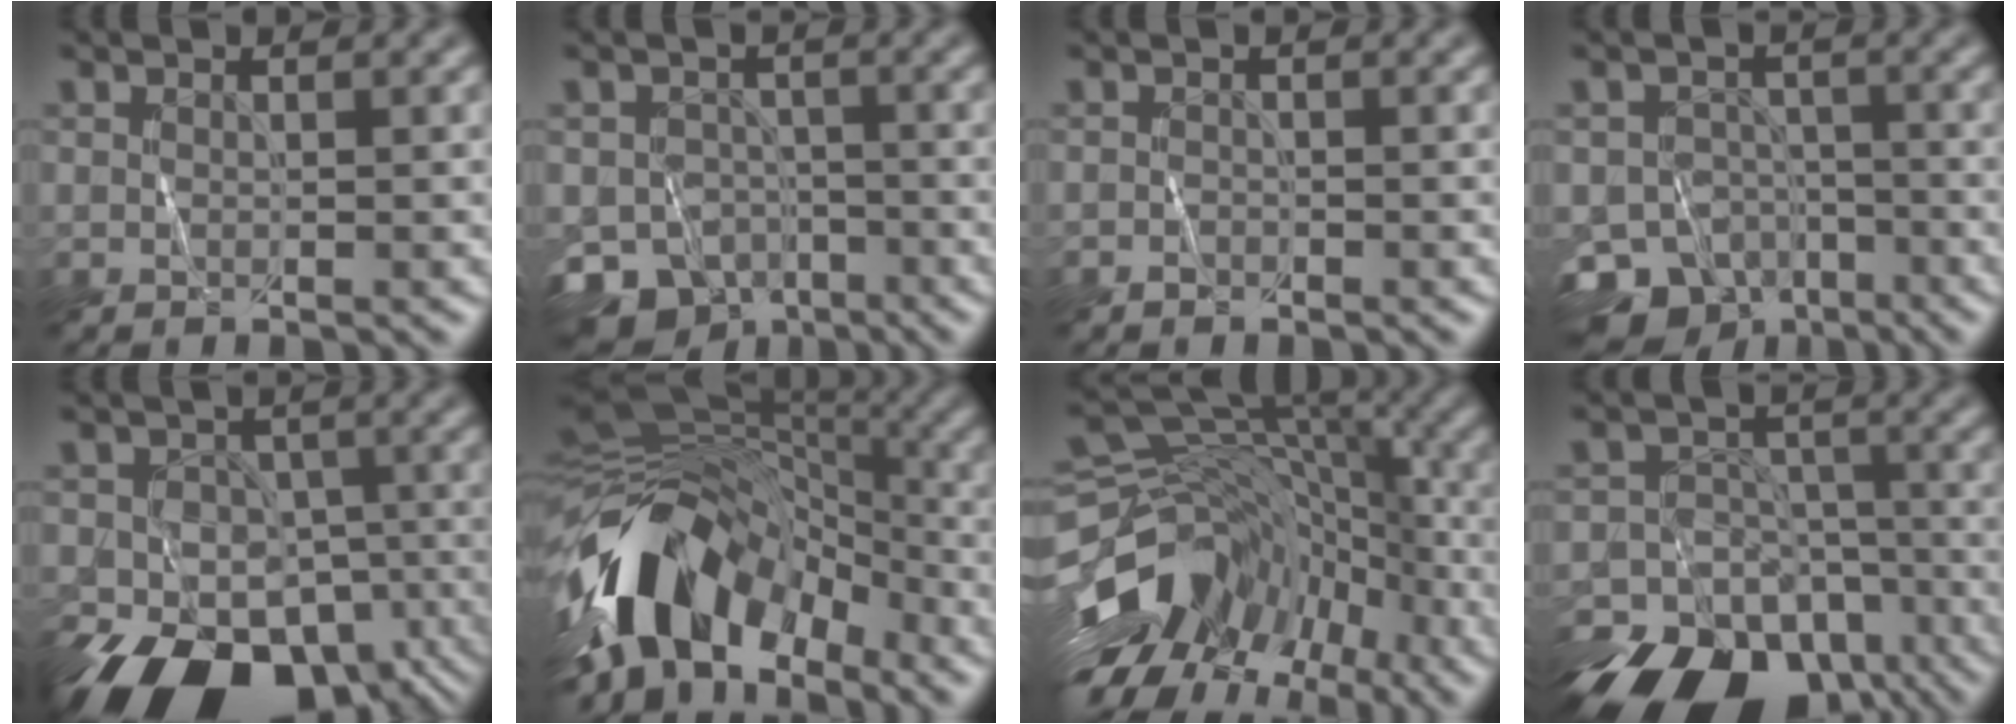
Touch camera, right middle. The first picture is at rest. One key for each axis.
{"total": 9.0, "fx": -6.0, "fy": 6.1, "fz": 3.0, "tx": -0.047, "ty": -0.026, "tz": -0.092}
{"total": 0.7, "fx": -0.6, "fy": 0.3, "fz": -0.1, "tx": 0.004, "ty": -0.001, "tz": -0.012}
{"total": 9.6, "fx": -6.8, "fy": 6.1, "fz": 3.1, "tx": -0.039, "ty": -0.016, "tz": -0.103}
{"total": 14.3, "fx": -9.3, "fy": 9.1, "fz": 6.0, "tx": -0.070, "ty": -0.024, "tz": -0.136}
{"total": 13.0, "fx": -5.6, "fy": 8.2, "fz": 8.4, "tx": -0.154, "ty": 0.012, "tz": -0.113}
{"total": 14.3, "fx": -6.9, "fy": 9.7, "fz": 7.9, "tx": -0.137, "ty": 0.010, "tz": -0.099}
{"total": 17.9, "fx": -12.6, "fy": 11.0, "fz": 6.5, "tx": -0.112, "ty": -0.044, "tz": -0.183}